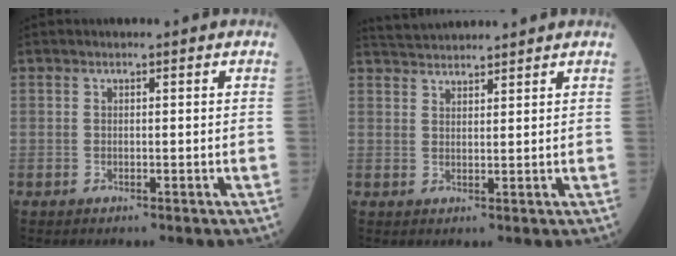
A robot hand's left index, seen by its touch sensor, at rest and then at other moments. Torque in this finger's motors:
{"motor_torque": [1.00, -1.14, 0.14, 0.08]}